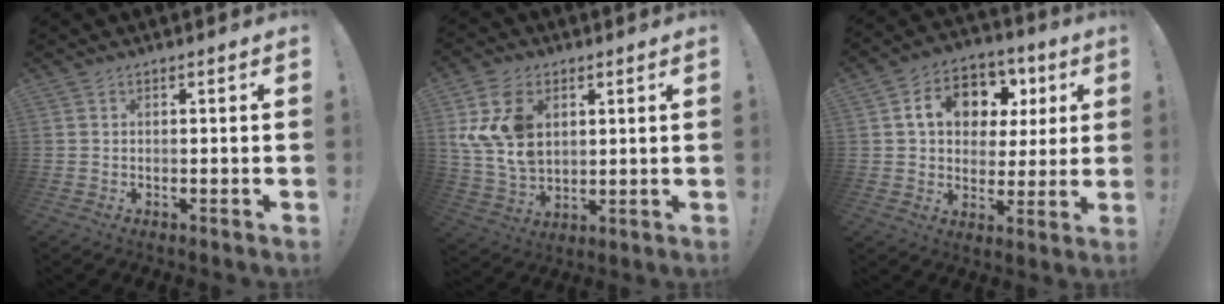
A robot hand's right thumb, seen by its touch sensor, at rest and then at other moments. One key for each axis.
{"total": 14.8, "fx": 5.0, "fy": 10.4, "fz": 9.3, "tx": -0.184, "ty": -0.020, "tz": 0.097}
{"total": 13.7, "fx": 5.0, "fy": 10.4, "fz": 7.4, "tx": -0.109, "ty": -0.014, "tz": 0.096}